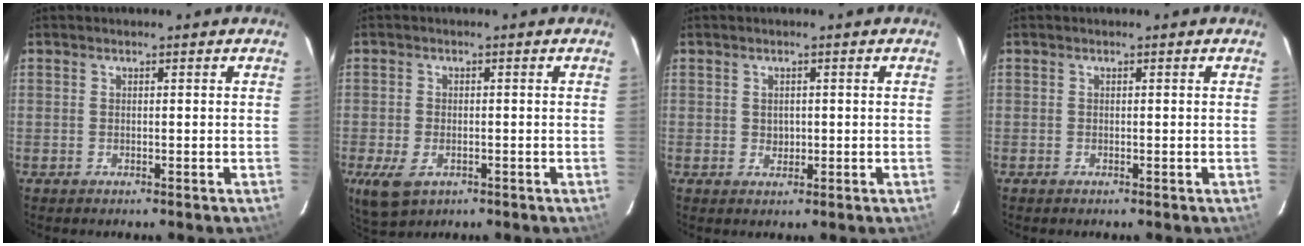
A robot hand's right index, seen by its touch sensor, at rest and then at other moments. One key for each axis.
{"total": 6.3, "fx": -2.7, "fy": 3.9, "fz": 4.1, "tx": -0.095, "ty": -0.017, "tz": -0.044}
{"total": 1.7, "fx": 0.1, "fy": 1.5, "fz": 0.7, "tx": -0.008, "ty": 0.003, "tz": 0.003}
{"total": 0.0}